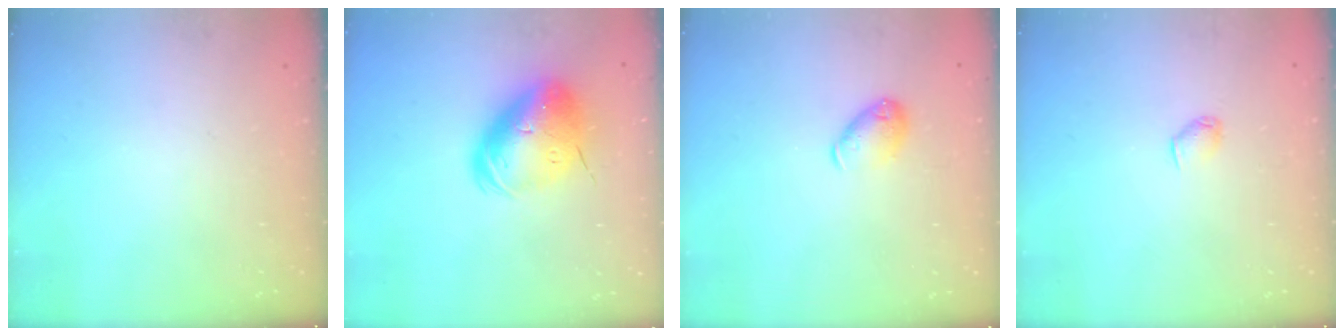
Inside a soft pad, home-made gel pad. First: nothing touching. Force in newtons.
{"total": 16.0, "press": 15.7, "slide": 2.9}
{"total": 6.4, "press": 6.4, "slide": 0.4}
{"total": 3.0, "press": 2.9, "slide": 0.7}